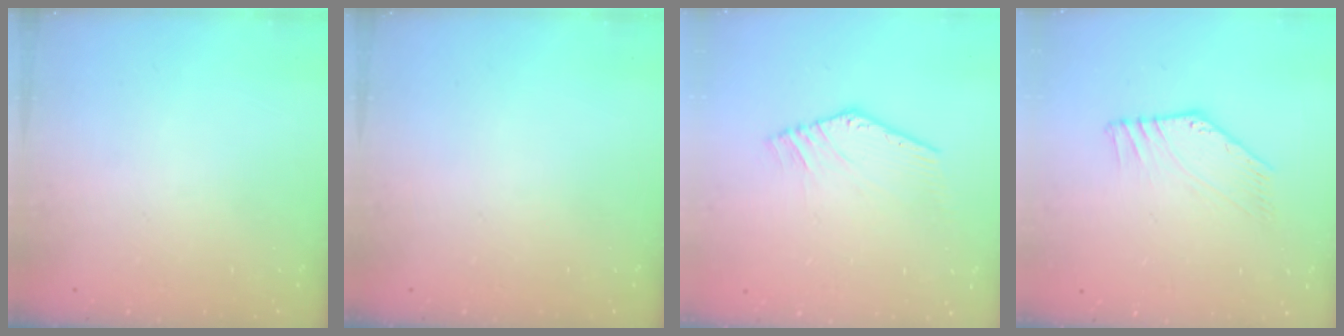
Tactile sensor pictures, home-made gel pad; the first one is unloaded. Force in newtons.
{"total": 0.0}
{"total": 2.5, "press": 2.5, "slide": 0.1}
{"total": 2.9, "press": 2.9, "slide": 0.3}